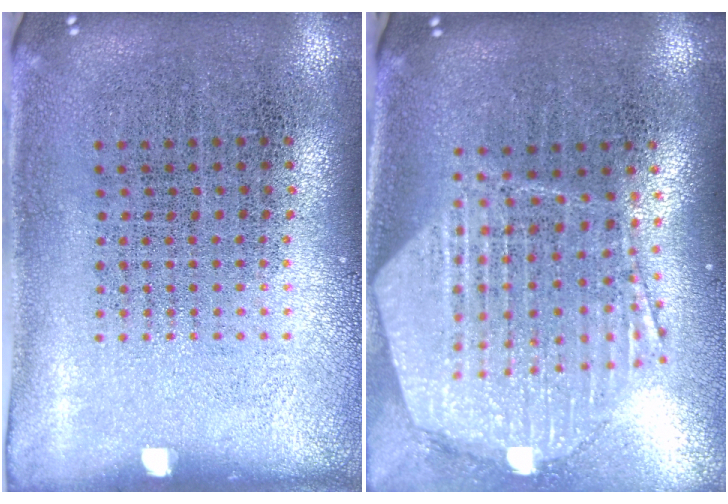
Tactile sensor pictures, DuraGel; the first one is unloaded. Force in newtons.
{"total": 1.9, "press": 1.8, "slide": 0.8}